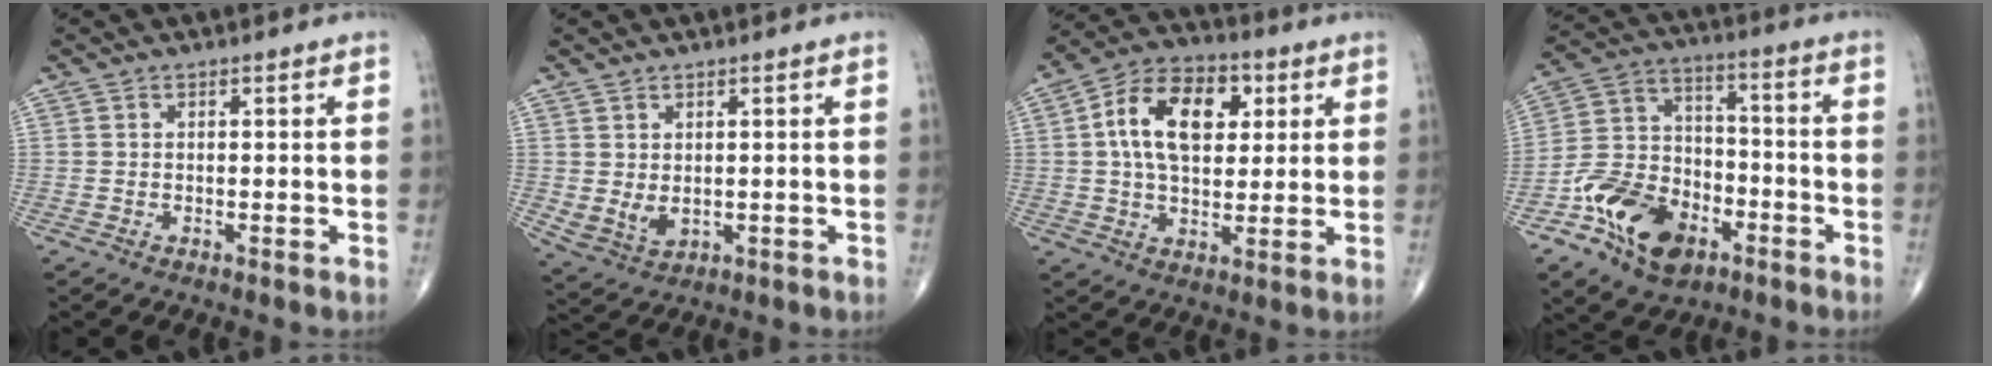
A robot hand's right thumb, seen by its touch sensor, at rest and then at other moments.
{"total": 4.2, "force": [0.5, 2.8, 3.0], "torque": [-0.051, -0.009, 0.025]}
{"total": 15.0, "force": [3.7, 9.2, 11.2], "torque": [-0.170, 0.008, 0.056]}
{"total": 16.3, "force": [-8.2, 10.5, 9.4], "torque": [-0.138, 0.058, -0.146]}